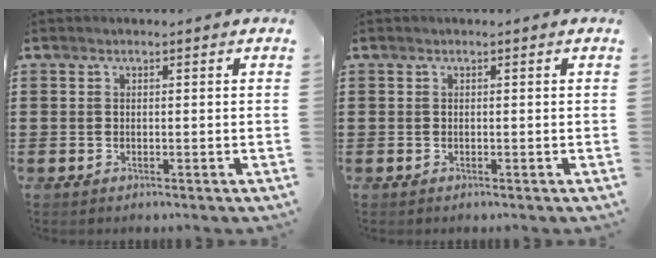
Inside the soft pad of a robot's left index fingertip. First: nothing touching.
{"total": 0.0}